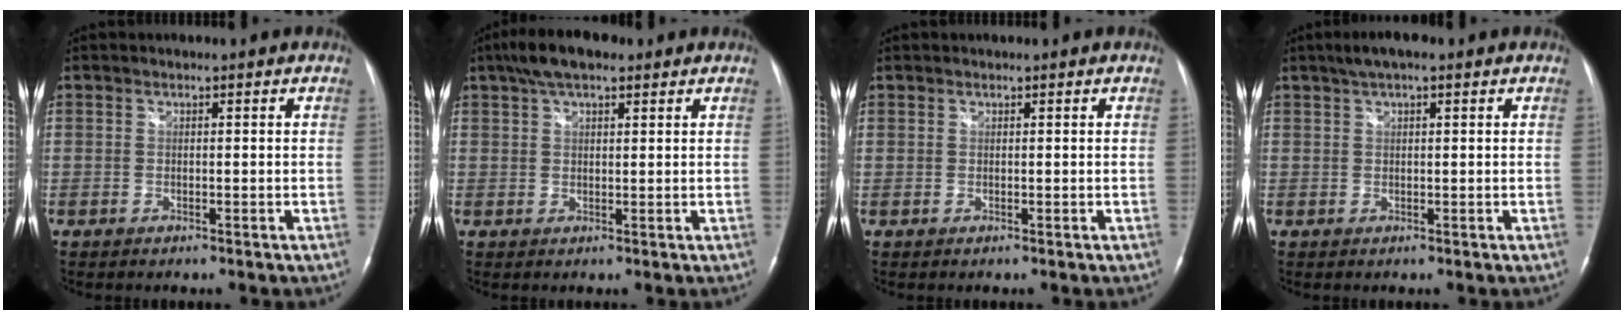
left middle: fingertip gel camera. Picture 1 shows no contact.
{"total": 6.9, "force": [4.7, 2.5, 4.5], "torque": [-0.086, 0.025, 0.079]}
{"total": 0.0}
{"total": 4.5, "force": [2.9, 1.1, 3.2], "torque": [-0.060, 0.025, 0.047]}